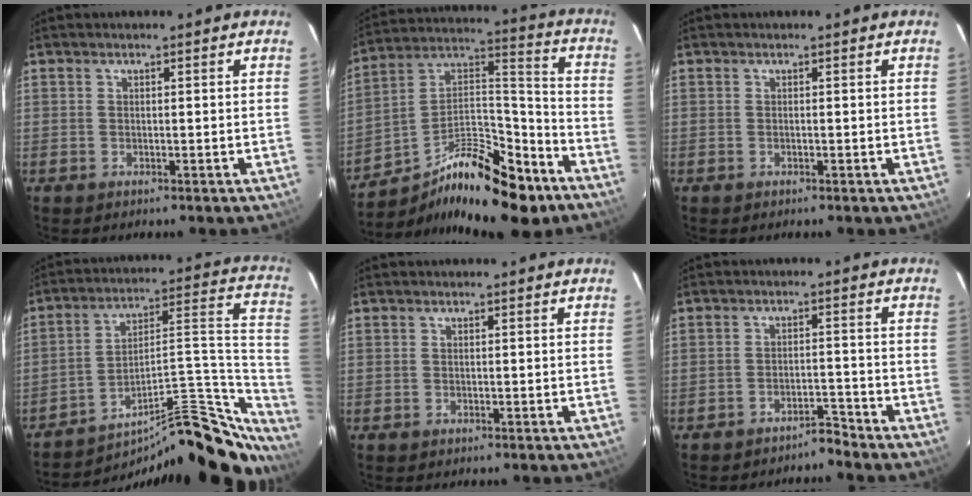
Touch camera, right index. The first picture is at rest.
{"total": 22.8, "force": [-14.6, 8.4, 15.4], "torque": [-0.260, 0.020, -0.230]}
{"total": 0.0}
{"total": 25.8, "force": [-19.7, 8.3, 14.3], "torque": [-0.164, 0.044, -0.277]}
{"total": 0.0}
{"total": 3.2, "force": [-3.2, 0.2, 0.2], "torque": [-0.010, 0.003, -0.049]}